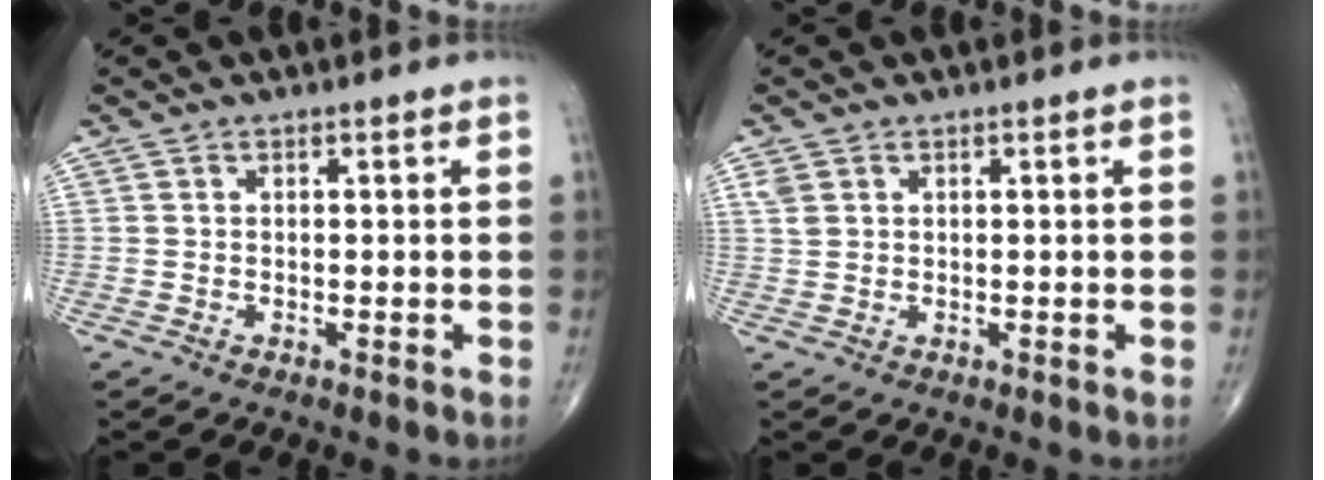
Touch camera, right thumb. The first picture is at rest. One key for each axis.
{"total": 1.8, "fx": 0.9, "fy": 1.3, "fz": 0.9, "tx": -0.018, "ty": 0.005, "tz": 0.023}